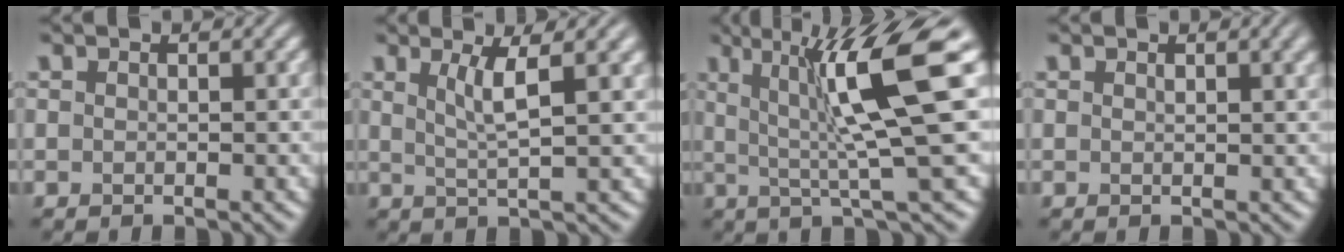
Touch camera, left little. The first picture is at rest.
{"total": 4.3, "force": [1.6, 0.8, 3.8], "torque": [-0.066, 0.002, 0.029]}
{"total": 10.5, "force": [2.4, 1.6, 10.1], "torque": [-0.146, 0.003, 0.040]}
{"total": 2.2, "force": [1.1, 0.7, 1.7], "torque": [-0.016, 0.002, 0.017]}